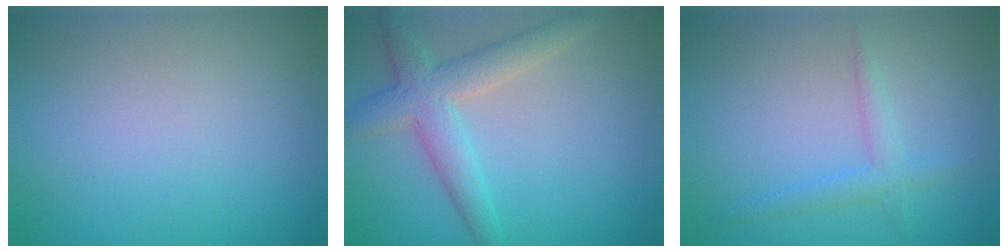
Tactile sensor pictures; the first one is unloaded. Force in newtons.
{"total": 4.3, "press": 4.3, "slide": 0.2}
{"total": 1.9, "press": 1.9, "slide": 0.1}